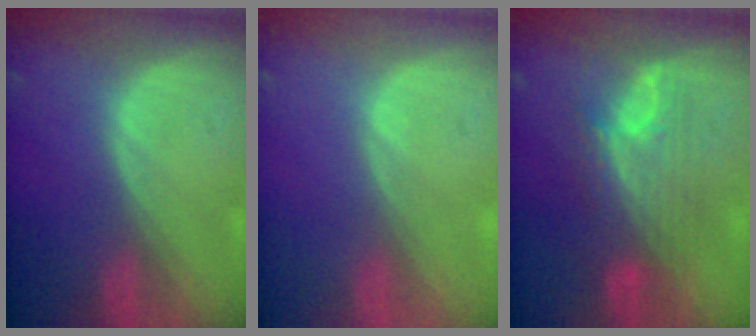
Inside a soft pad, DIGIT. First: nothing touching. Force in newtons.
{"total": 0.6, "press": 0.1, "slide": 0.6}
{"total": 7.3, "press": 7.1, "slide": 1.5}